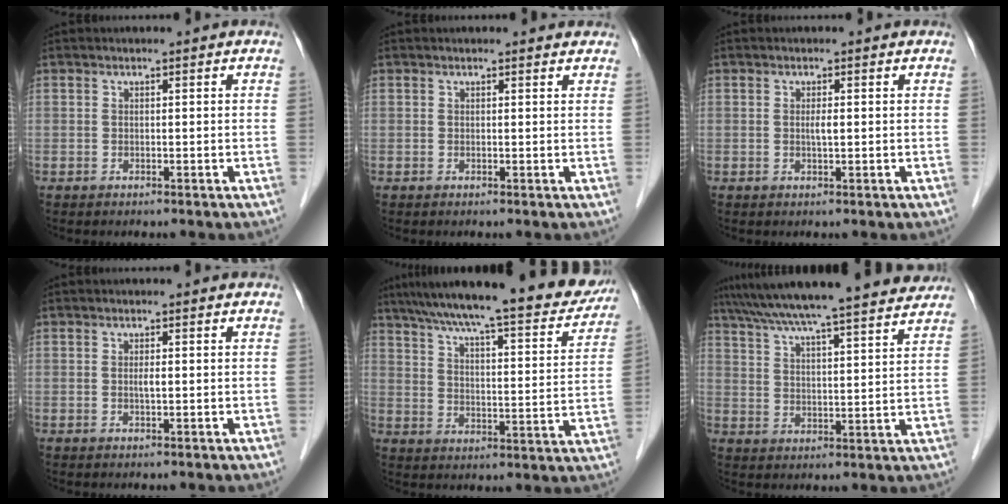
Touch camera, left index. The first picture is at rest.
{"total": 2.7, "force": [2.5, 0.7, 0.6], "torque": [-0.011, 0.008, 0.019]}
{"total": 1.2, "force": [0.0, 0.2, 1.2], "torque": [-0.025, -0.003, -0.001]}
{"total": 0.9, "force": [0.0, 0.1, 0.9], "torque": [-0.021, -0.004, -0.001]}
{"total": 24.5, "force": [21.0, 3.4, 12.0], "torque": [-0.190, -0.018, 0.278]}
{"total": 24.0, "force": [21.5, 1.2, 10.5], "torque": [-0.178, 0.005, 0.296]}